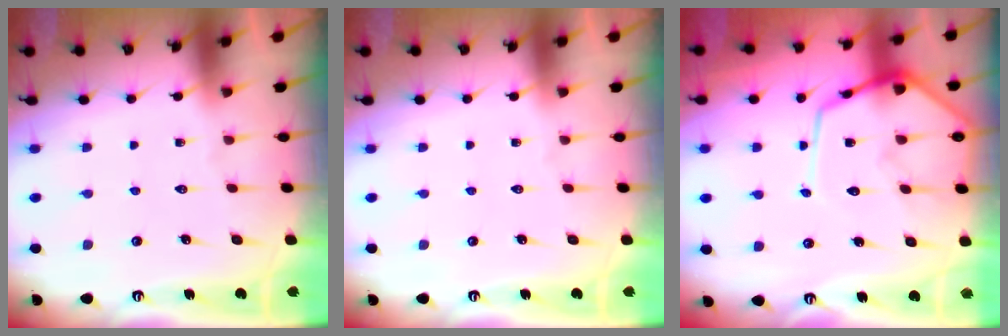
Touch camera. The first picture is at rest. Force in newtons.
{"total": 0.0}
{"total": 12.9, "press": 12.9, "slide": 1.2}